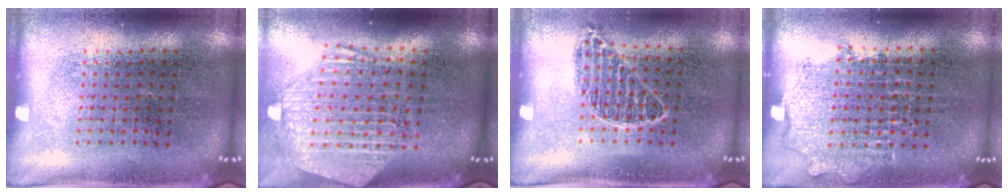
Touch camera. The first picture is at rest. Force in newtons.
{"total": 2.6, "press": 2.2, "slide": 1.5}
{"total": 0.8, "press": 0.7, "slide": 0.3}
{"total": 0.9, "press": 0.9, "slide": 0.2}